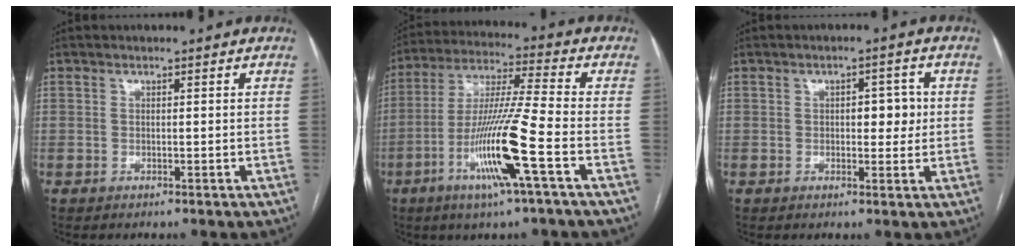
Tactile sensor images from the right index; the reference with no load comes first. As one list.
[{"total": 14.4, "force": [-5.5, -0.9, 13.3], "torque": [-0.266, -0.014, -0.108]}, {"total": 4.0, "force": [0.4, 2.0, 3.5], "torque": [-0.042, 0.008, 0.007]}]